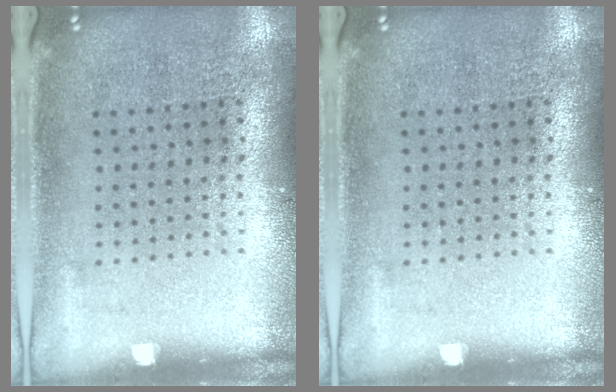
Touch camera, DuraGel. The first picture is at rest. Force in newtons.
{"total": 0.0}